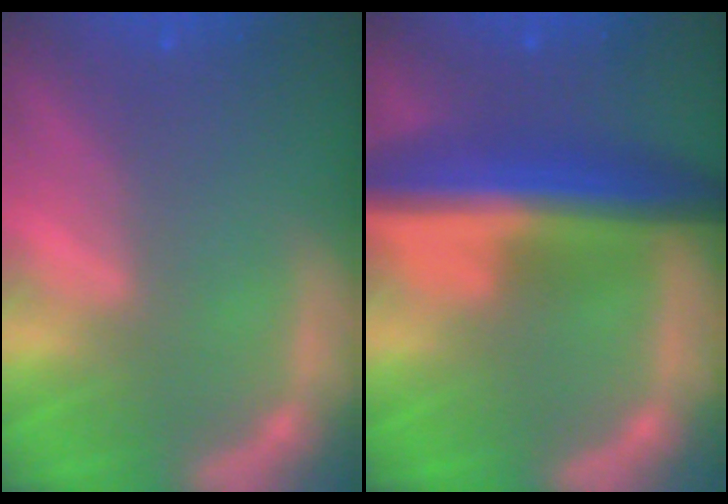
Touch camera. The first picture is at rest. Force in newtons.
{"total": 10.0}